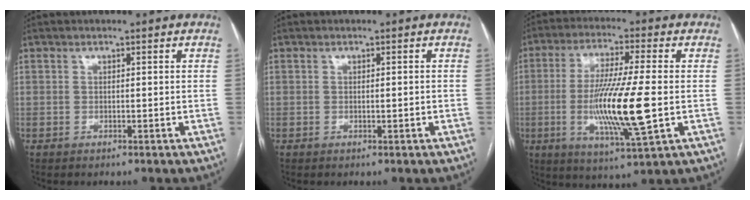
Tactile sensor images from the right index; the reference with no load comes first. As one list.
[{"total": 0.6, "force": [-0.1, 0.0, 0.6], "torque": [-0.011, 0.000, 0.002]}, {"total": 14.2, "force": [-2.0, 0.5, 14.0], "torque": [-0.273, -0.020, -0.037]}]